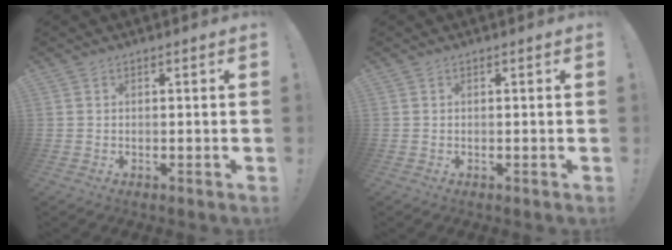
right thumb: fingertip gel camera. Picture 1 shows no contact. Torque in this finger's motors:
{"motor_torque": [-0.13, -0.14, 0.14, -0.04, 0.01]}